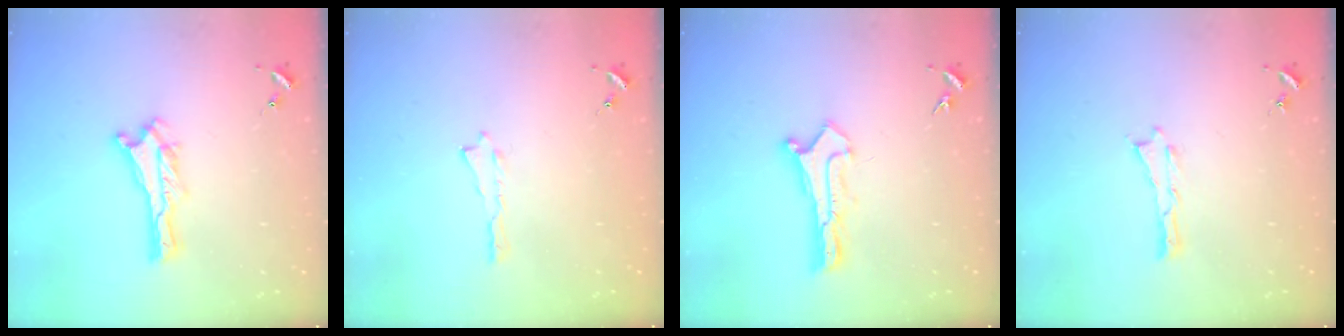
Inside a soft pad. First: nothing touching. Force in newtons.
{"total": 0.0}
{"total": 0.8, "press": 0.8, "slide": 0.0}
{"total": 0.0}